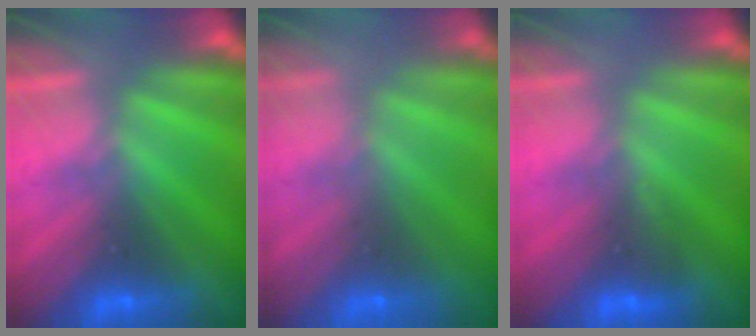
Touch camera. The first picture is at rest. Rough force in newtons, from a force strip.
{"total": 9.4}
{"total": 2.9}